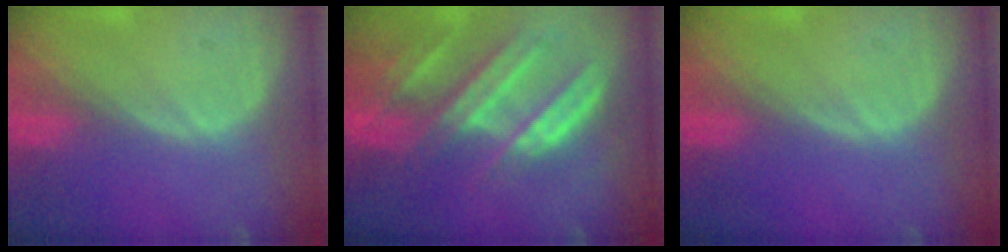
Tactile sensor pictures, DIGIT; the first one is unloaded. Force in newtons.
{"total": 9.4, "press": 8.4, "slide": 4.1}
{"total": 0.0}